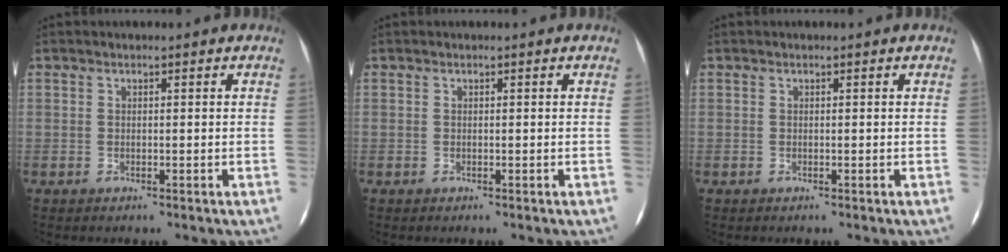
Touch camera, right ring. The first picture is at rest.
{"total": 0.0}
{"total": 0.0}